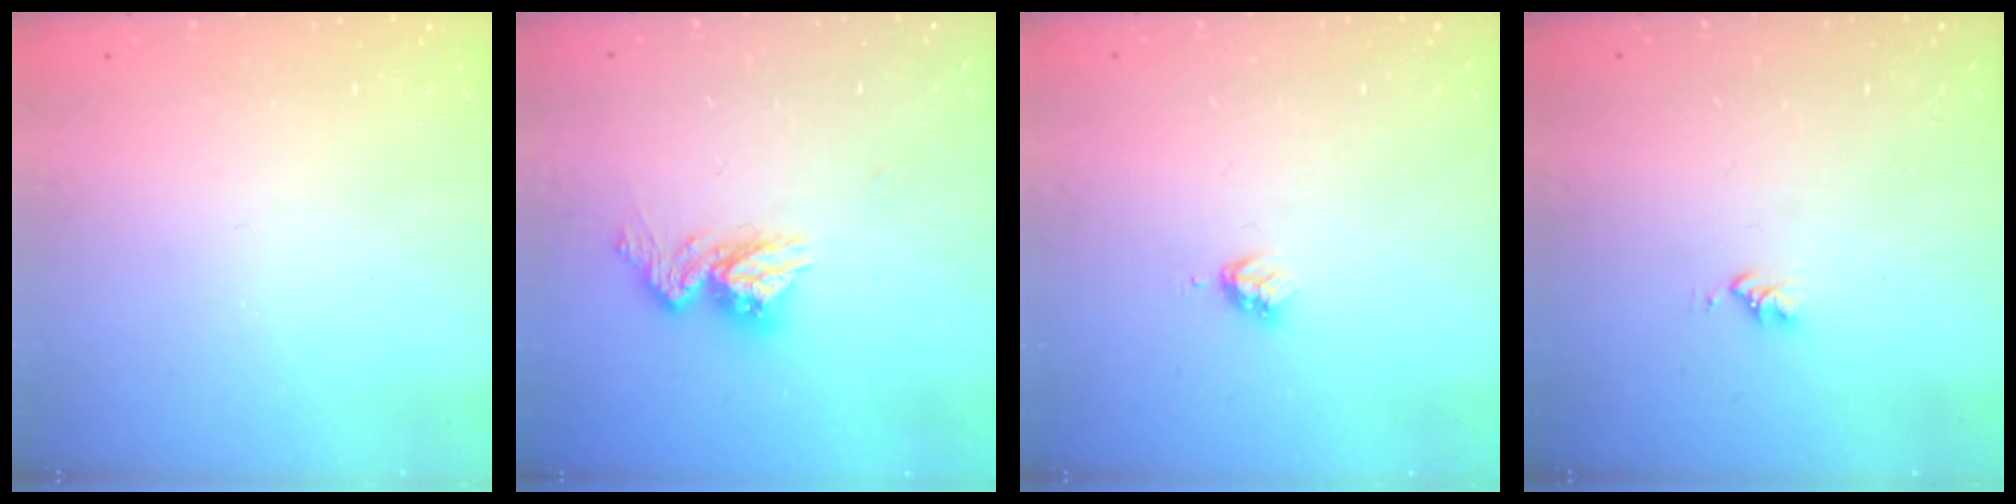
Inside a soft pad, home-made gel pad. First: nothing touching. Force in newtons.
{"total": 10.7, "press": 10.6, "slide": 1.0}
{"total": 2.9, "press": 2.8, "slide": 0.4}
{"total": 2.6, "press": 2.6, "slide": 0.4}